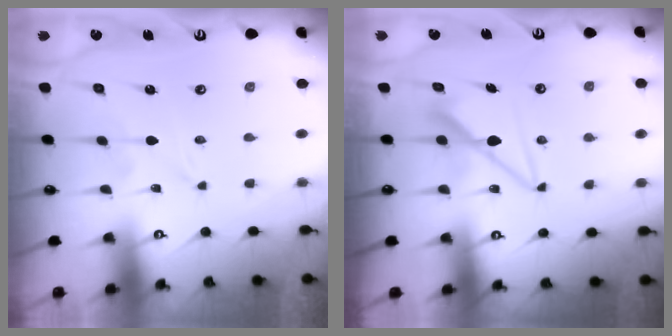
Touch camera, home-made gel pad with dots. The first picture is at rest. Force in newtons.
{"total": 8.3, "press": 8.3, "slide": 0.5}